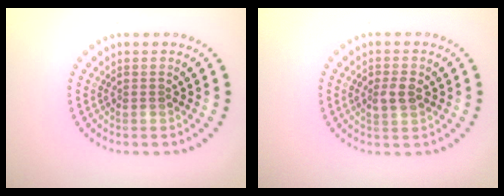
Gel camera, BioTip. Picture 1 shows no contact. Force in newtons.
{"total": 2.0, "press": 2.0, "slide": 0.4}